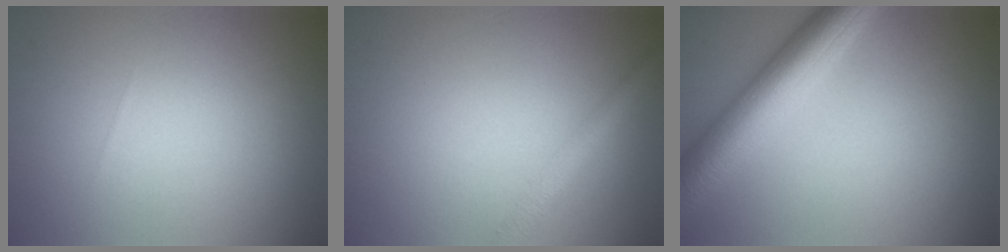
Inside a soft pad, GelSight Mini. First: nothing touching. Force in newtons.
{"total": 2.1, "press": 2.1, "slide": 0.0}
{"total": 7.5, "press": 7.5, "slide": 0.3}